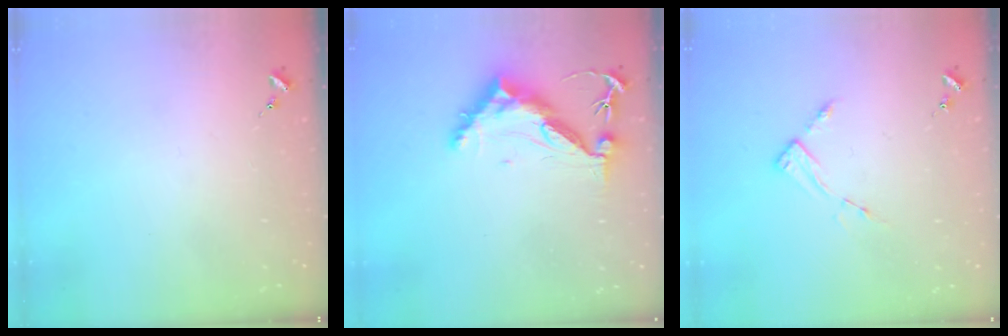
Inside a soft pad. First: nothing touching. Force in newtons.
{"total": 10.4, "press": 10.3, "slide": 0.9}
{"total": 3.4, "press": 3.4, "slide": 0.4}